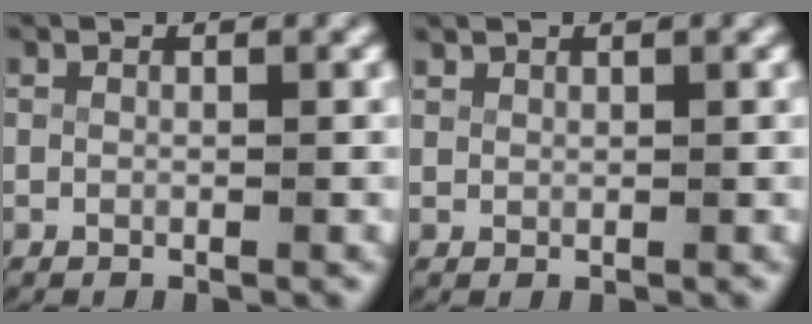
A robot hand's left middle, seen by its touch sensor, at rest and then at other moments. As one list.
[{"total": 0.9, "force": [0.9, 0.2, 0.0], "torque": [-0.007, -0.002, 0.027]}]